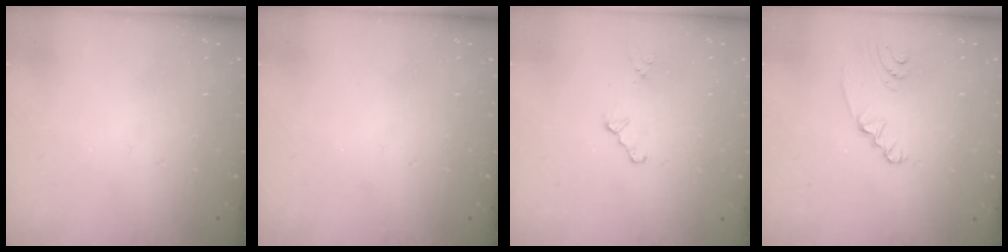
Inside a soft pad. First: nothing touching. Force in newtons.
{"total": 0.0}
{"total": 1.0, "press": 1.0, "slide": 0.3}
{"total": 2.9, "press": 2.7, "slide": 0.9}